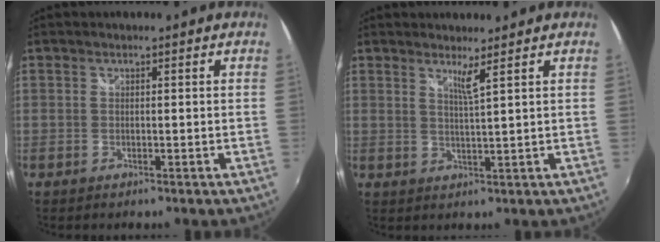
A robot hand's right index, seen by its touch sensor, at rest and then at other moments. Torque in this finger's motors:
{"motor_torque": [-0.01, 0.11, 0.03, 0.02]}